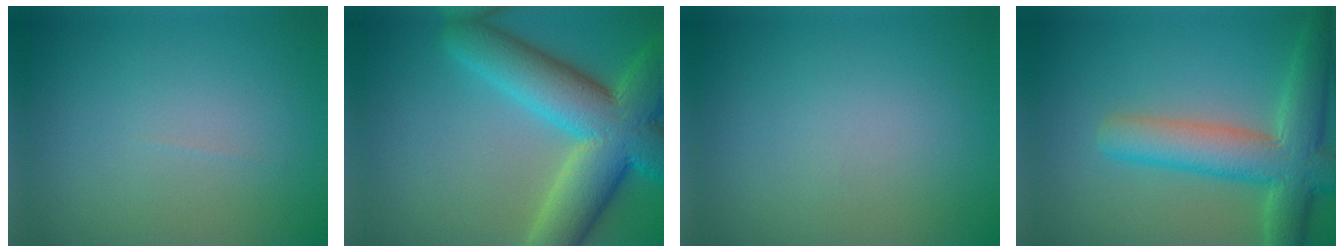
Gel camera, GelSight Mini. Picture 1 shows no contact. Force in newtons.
{"total": 11.4, "press": 11.4, "slide": 1.0}
{"total": 0.0}
{"total": 7.1, "press": 7.1, "slide": 0.5}